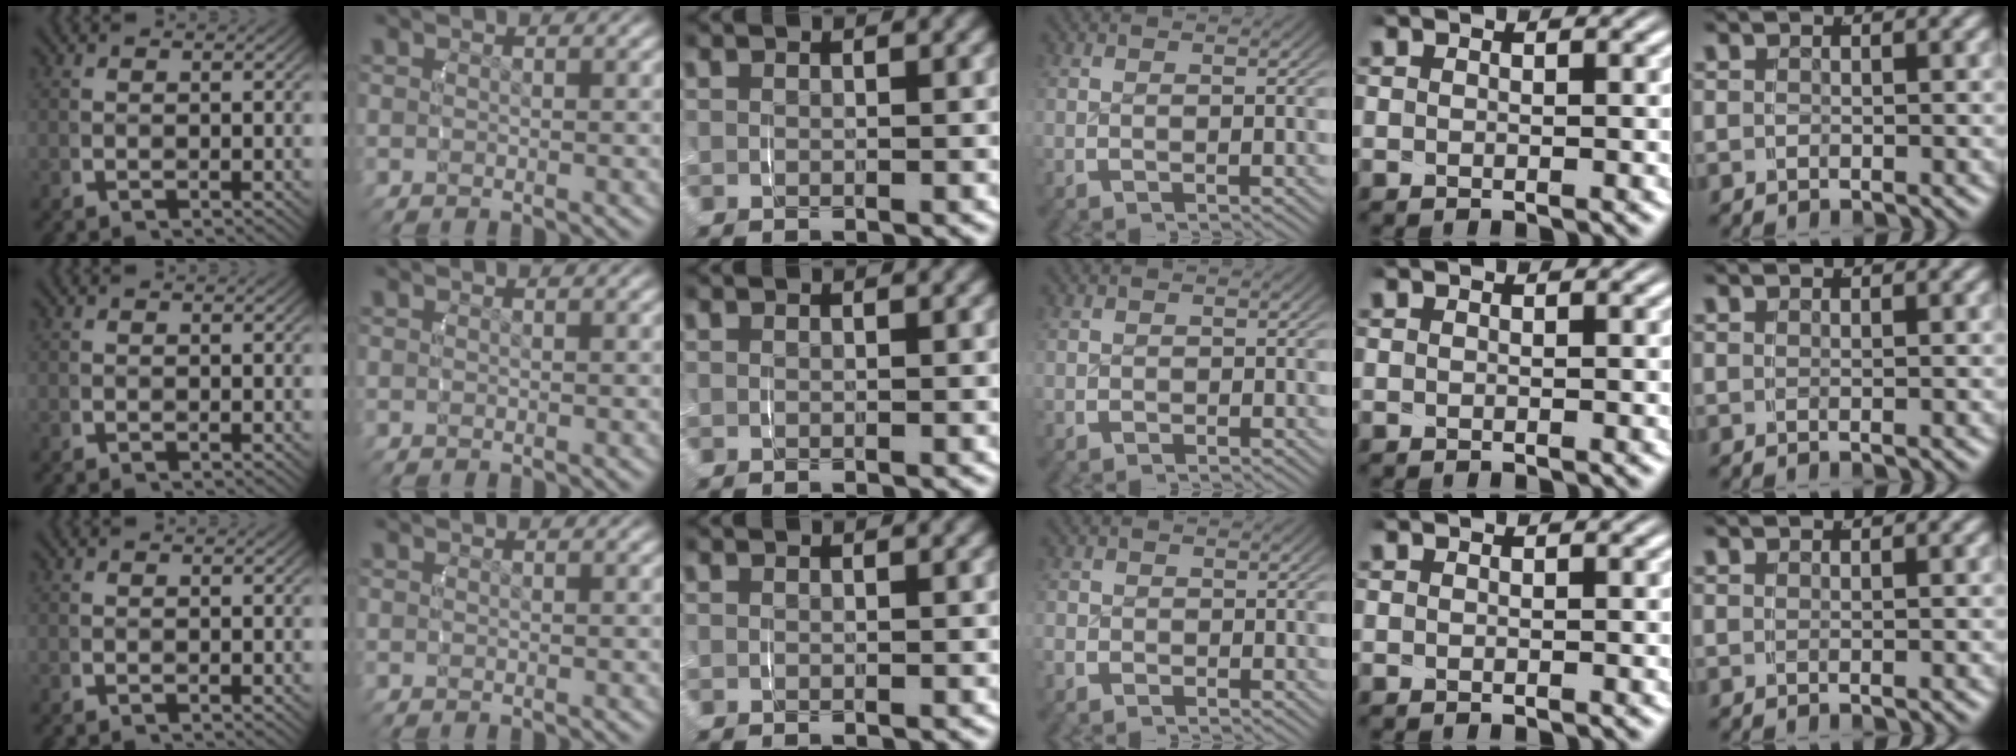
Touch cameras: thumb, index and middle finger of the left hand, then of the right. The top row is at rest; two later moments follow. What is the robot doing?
{"motion": "grasp_and_lifting", "object": "towel"}